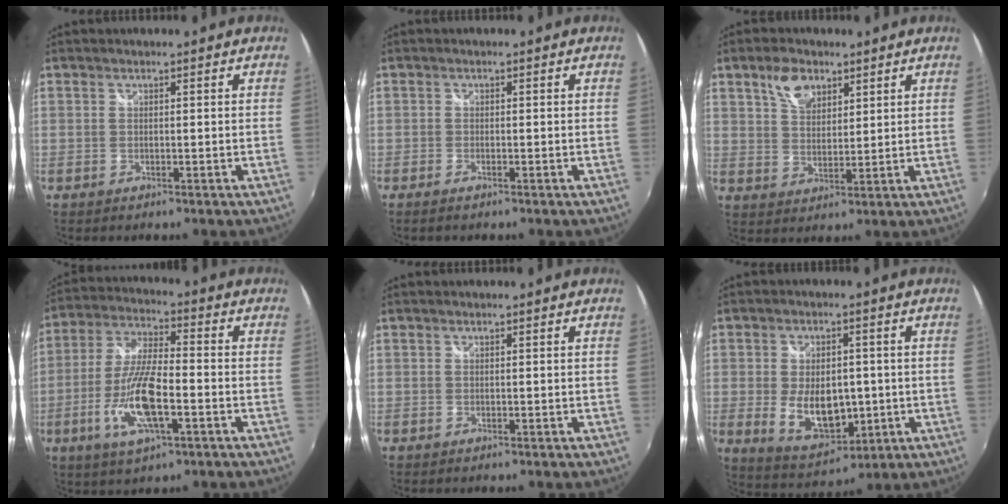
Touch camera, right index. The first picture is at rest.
{"total": 1.2, "force": [-1.0, 0.4, 0.6], "torque": [-0.015, -0.003, -0.021]}
{"total": 6.7, "force": [3.9, 3.8, 3.8], "torque": [-0.066, 0.011, 0.072]}
{"total": 13.6, "force": [-4.5, 4.1, 12.1], "torque": [-0.255, -0.009, -0.086]}
{"total": 0.0}
{"total": 11.0, "force": [-1.4, 6.8, 8.5], "torque": [-0.166, -0.015, -0.004]}